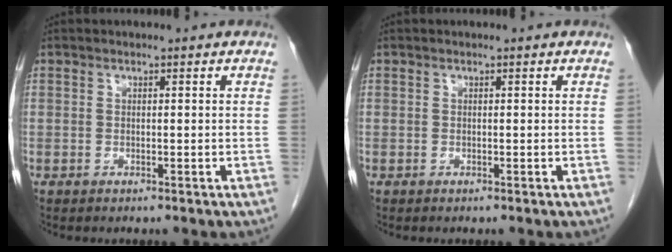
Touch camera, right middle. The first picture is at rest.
{"total": 0.0}